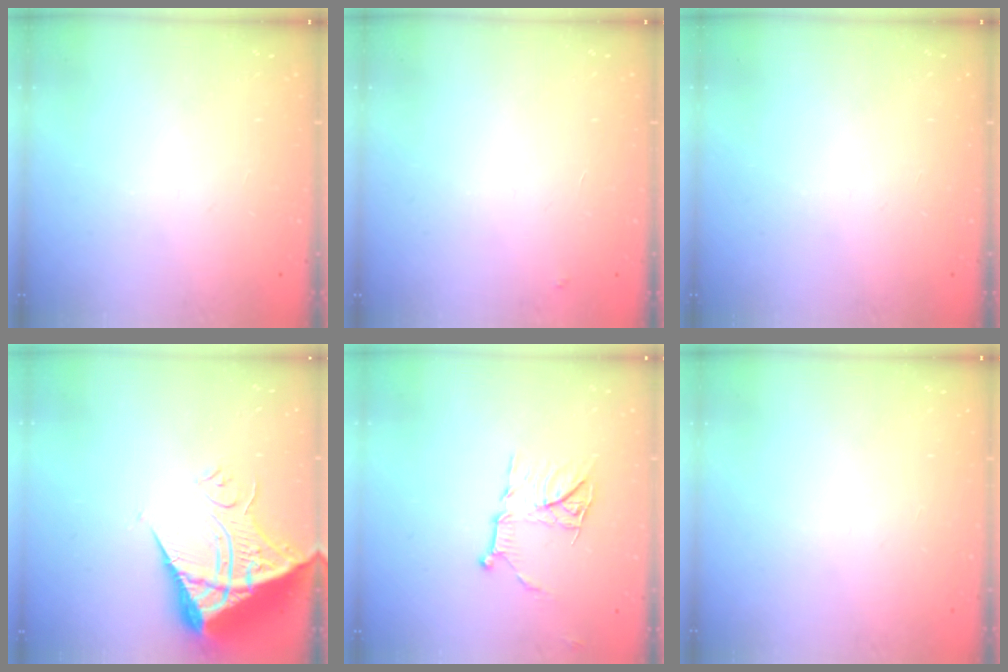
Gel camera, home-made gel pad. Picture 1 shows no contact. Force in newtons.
{"total": 3.8, "press": 3.8, "slide": 0.2}
{"total": 0.0}
{"total": 13.2, "press": 13.1, "slide": 1.2}
{"total": 10.8, "press": 10.8, "slide": 0.4}
{"total": 0.0}